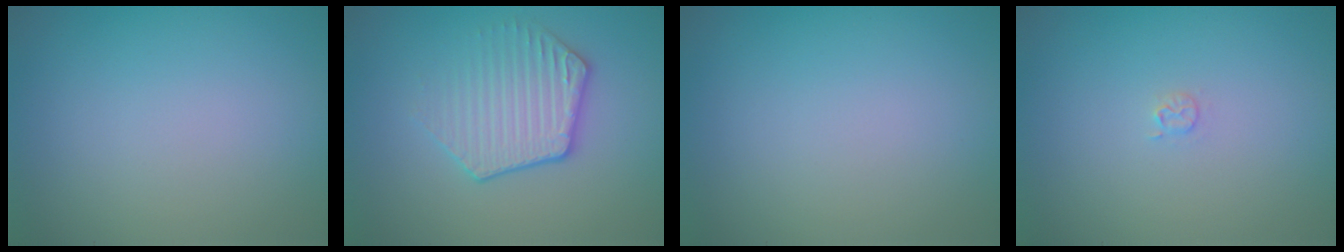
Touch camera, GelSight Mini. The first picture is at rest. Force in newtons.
{"total": 3.5, "press": 3.1, "slide": 1.6}
{"total": 0.0}
{"total": 0.7, "press": 0.7, "slide": 0.1}